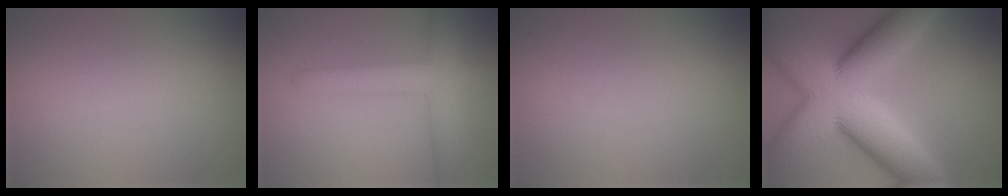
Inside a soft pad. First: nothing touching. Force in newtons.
{"total": 4.5, "press": 4.5, "slide": 0.2}
{"total": 0.0}
{"total": 15.5, "press": 15.4, "slide": 0.5}